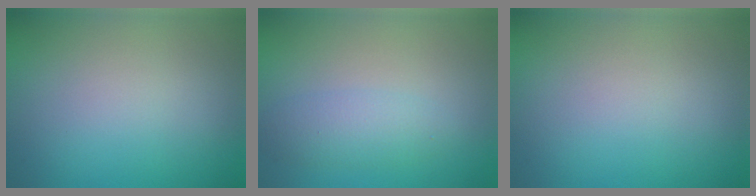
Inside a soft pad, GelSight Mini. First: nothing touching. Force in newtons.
{"total": 2.3, "press": 2.3, "slide": 0.1}
{"total": 0.0}